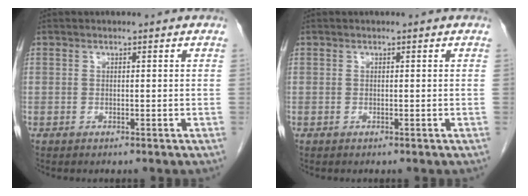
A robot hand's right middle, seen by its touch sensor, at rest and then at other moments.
{"total": 0.0}